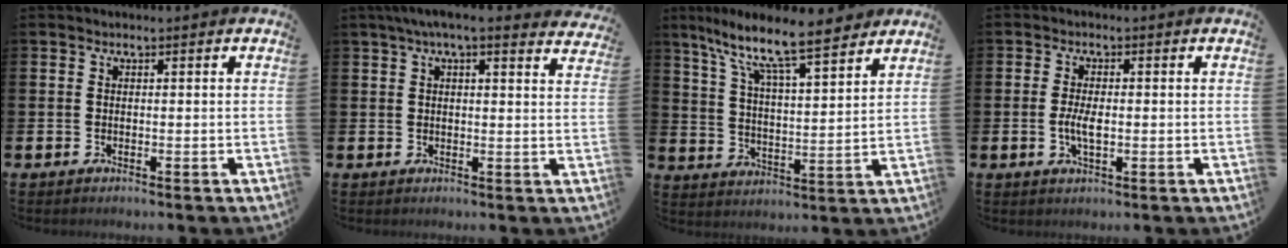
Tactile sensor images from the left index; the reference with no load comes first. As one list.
[{"total": 4.5, "force": [4.0, 0.4, 2.2], "torque": [-0.047, -0.010, 0.070]}, {"total": 10.1, "force": [8.7, 1.6, 4.8], "torque": [-0.121, -0.056, 0.146]}, {"total": 3.4, "force": [-0.3, 1.4, 3.1], "torque": [-0.047, -0.001, -0.009]}]